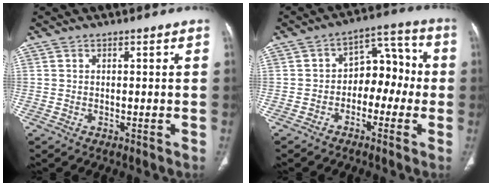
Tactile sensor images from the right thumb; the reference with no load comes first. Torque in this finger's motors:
{"motor_torque": [-0.31, 0.20, -0.16, 0.09, 0.03]}